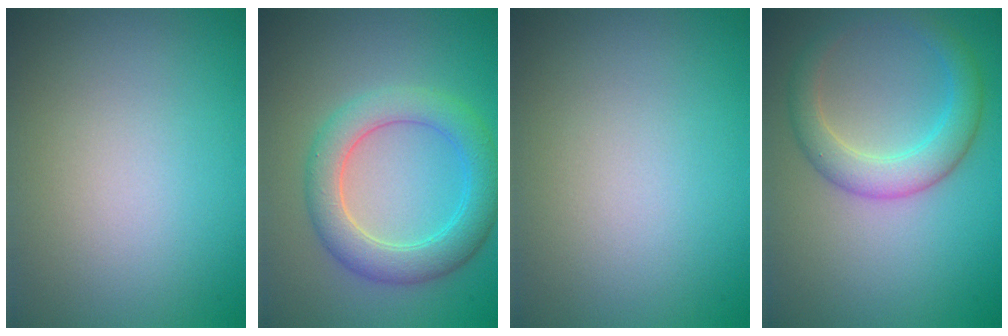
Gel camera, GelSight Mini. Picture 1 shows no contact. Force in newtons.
{"total": 5.0, "press": 5.0, "slide": 0.2}
{"total": 0.0}
{"total": 3.9, "press": 3.9, "slide": 0.0}